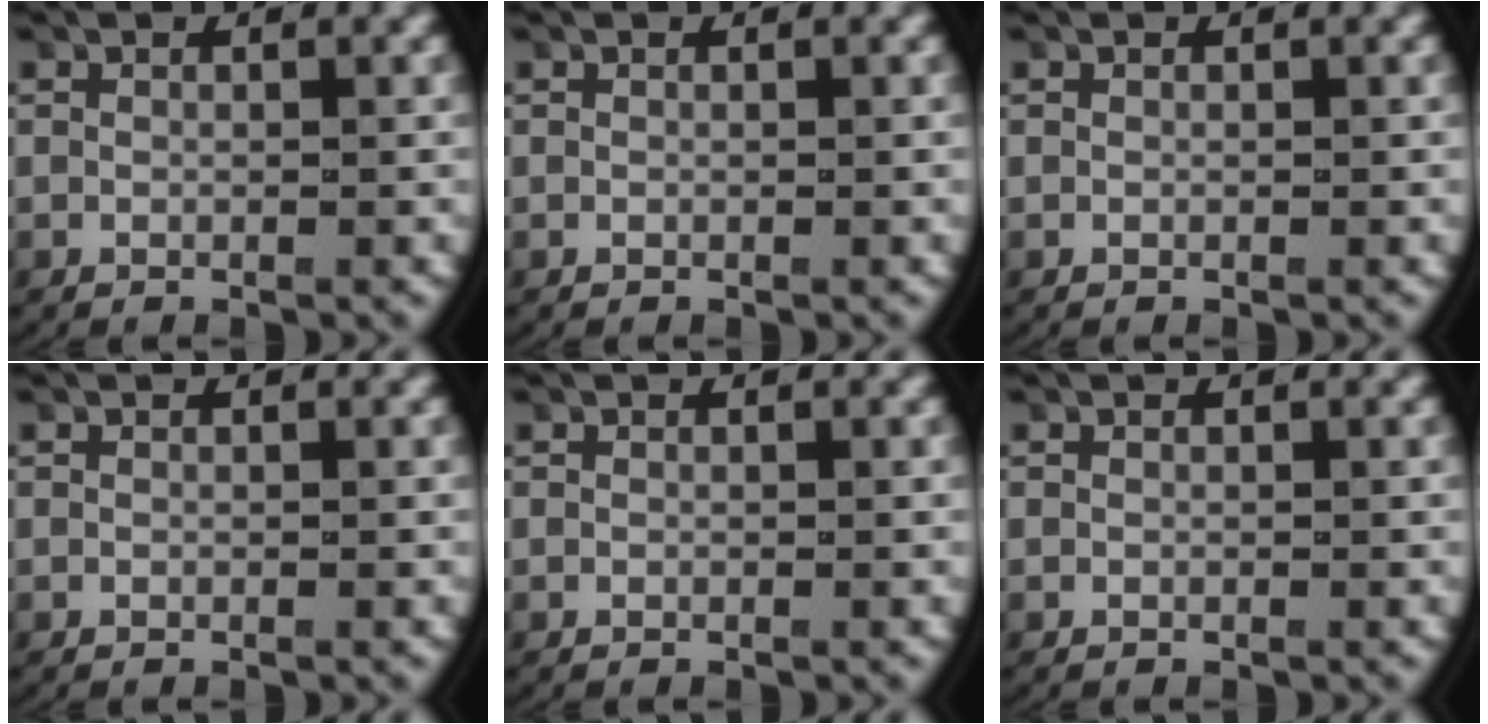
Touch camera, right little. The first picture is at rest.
{"total": 0.0}
{"total": 0.0}
{"total": 0.0}
{"total": 0.0}
{"total": 0.0}